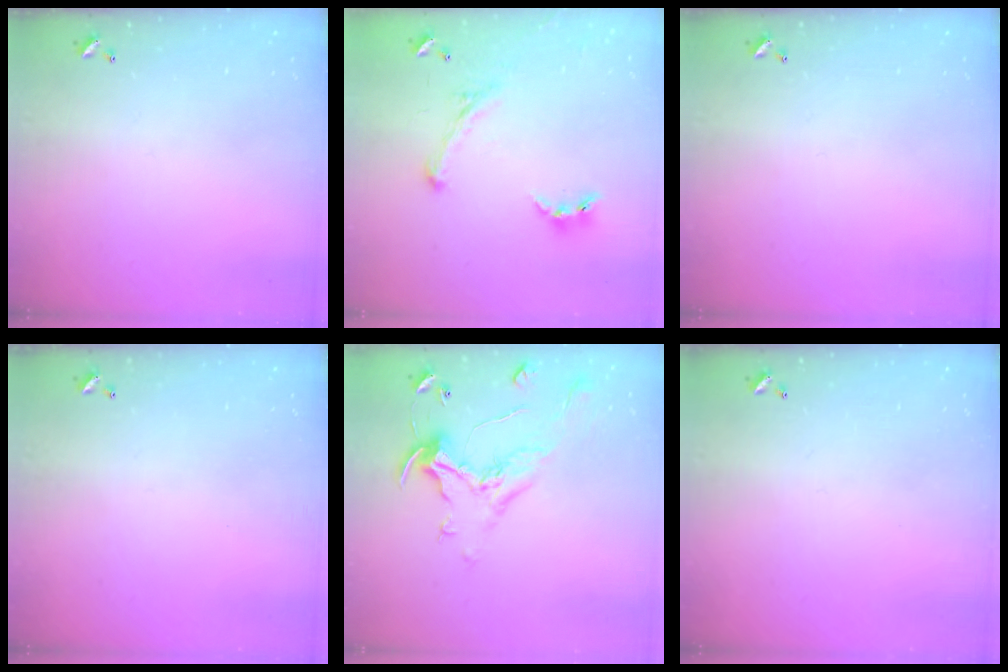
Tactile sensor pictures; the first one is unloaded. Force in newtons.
{"total": 0.6, "press": 0.6, "slide": 0.1}
{"total": 0.0}
{"total": 0.0}
{"total": 0.9, "press": 0.2, "slide": 0.9}
{"total": 0.0}